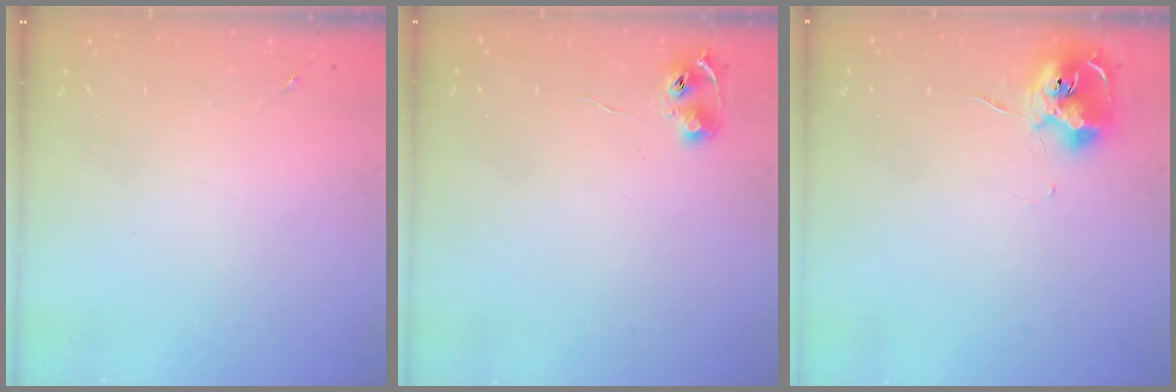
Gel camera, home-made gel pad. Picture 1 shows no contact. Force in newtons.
{"total": 6.4, "press": 6.4, "slide": 0.7}
{"total": 11.1, "press": 11.0, "slide": 0.6}